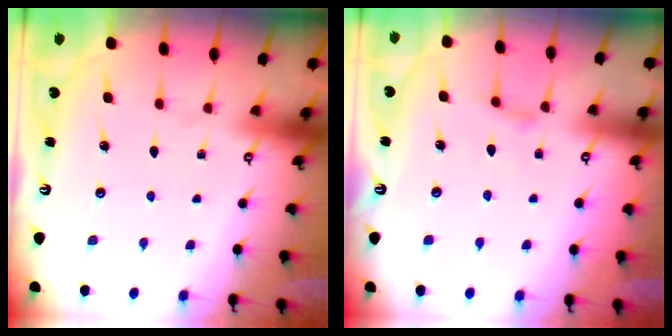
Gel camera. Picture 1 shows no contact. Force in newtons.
{"total": 1.5, "press": 1.5, "slide": 0.3}